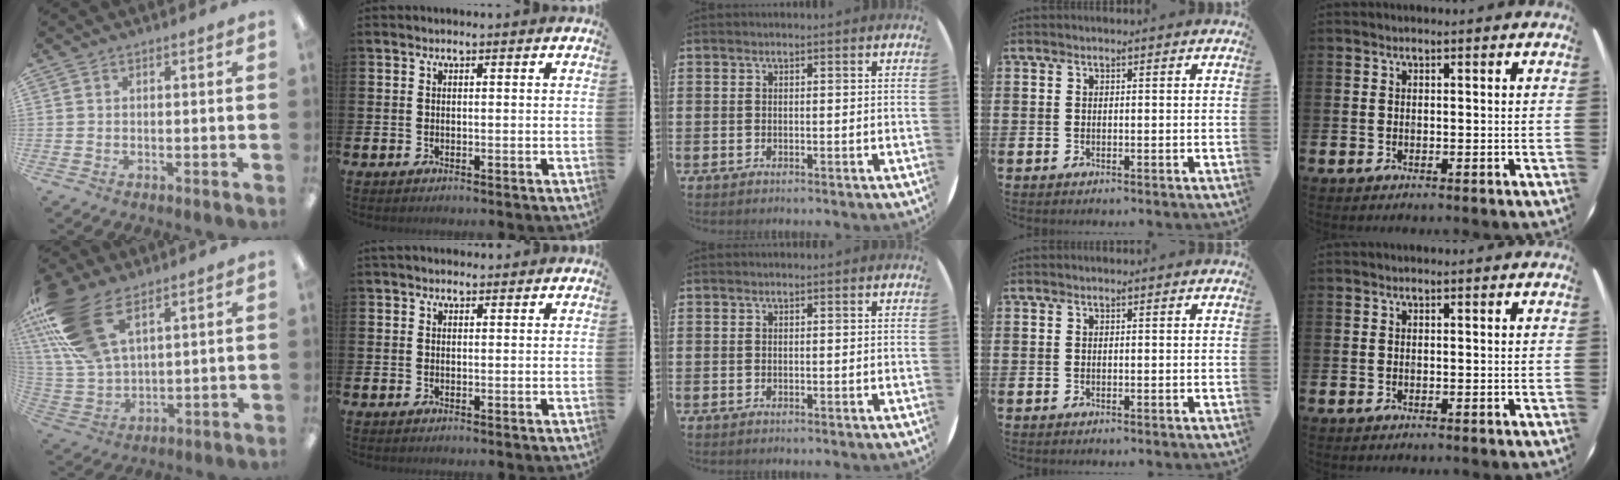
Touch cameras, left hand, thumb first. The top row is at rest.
{"thumb": {"total": 19.9, "force": [10.6, 10.3, 13.3], "torque": [-0.302, -0.034, 0.194]}, "index": {"total": 1.4, "force": [1.2, 0.7, 0.2], "torque": [0.004, 0.003, 0.021]}}